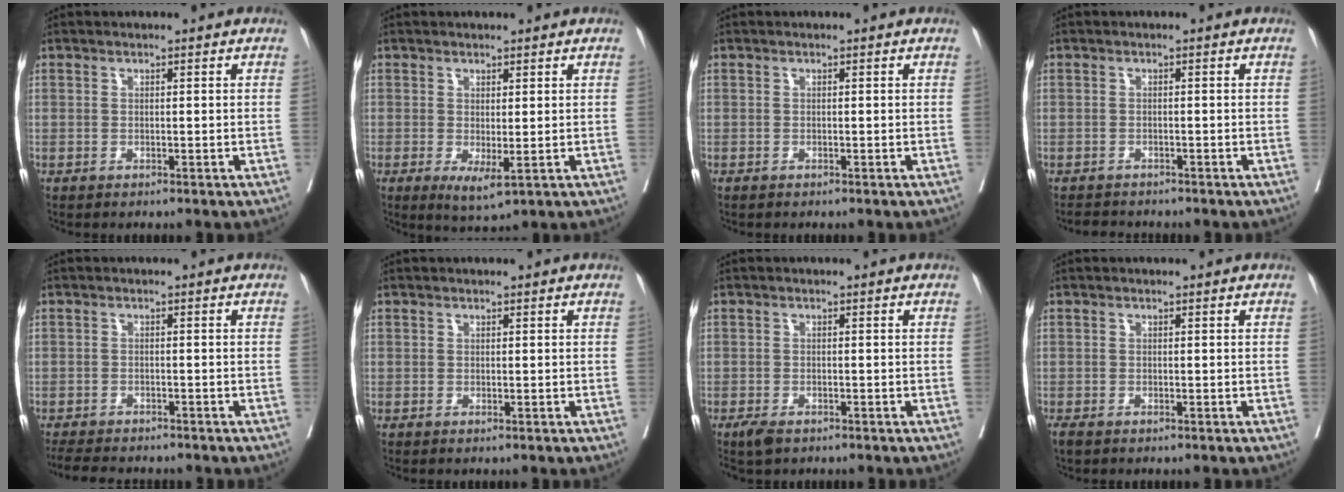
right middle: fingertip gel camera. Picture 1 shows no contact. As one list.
[{"total": 3.5, "force": [-0.6, 1.0, 3.3], "torque": [-0.053, -0.012, 0.000]}, {"total": 0.0}, {"total": 2.7, "force": [-2.5, 0.8, 0.3], "torque": [-0.007, -0.009, -0.041]}, {"total": 7.7, "force": [-6.9, 1.8, 3.0], "torque": [-0.046, -0.010, -0.103]}, {"total": 0.0}, {"total": 2.3, "force": [-1.6, 1.0, 1.4], "torque": [-0.031, -0.004, -0.024]}, {"total": 1.2, "force": [-0.9, 0.4, 0.7], "torque": [-0.021, -0.007, -0.017]}]